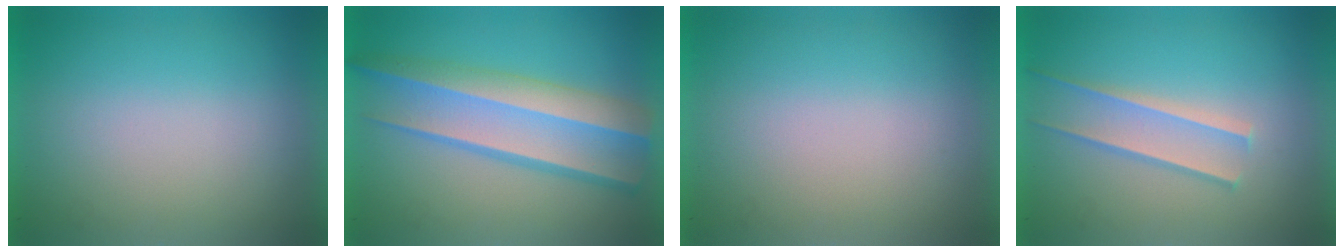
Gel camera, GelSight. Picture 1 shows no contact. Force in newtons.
{"total": 5.7}
{"total": 0.0}
{"total": 1.7}